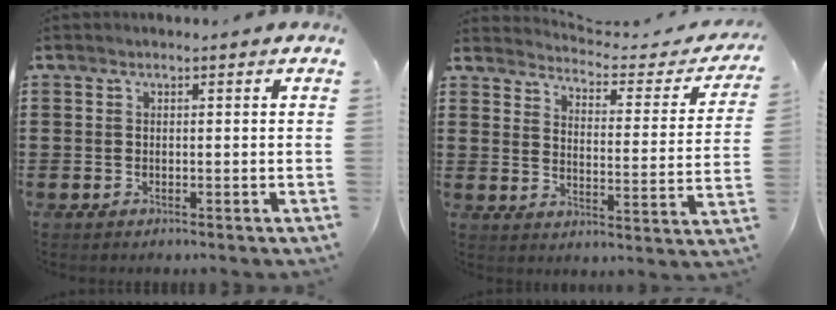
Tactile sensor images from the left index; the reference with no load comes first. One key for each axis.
{"total": 3.3, "fx": 3.2, "fy": 0.0, "fz": 0.8, "tx": -0.031, "ty": -0.033, "tz": 0.046}